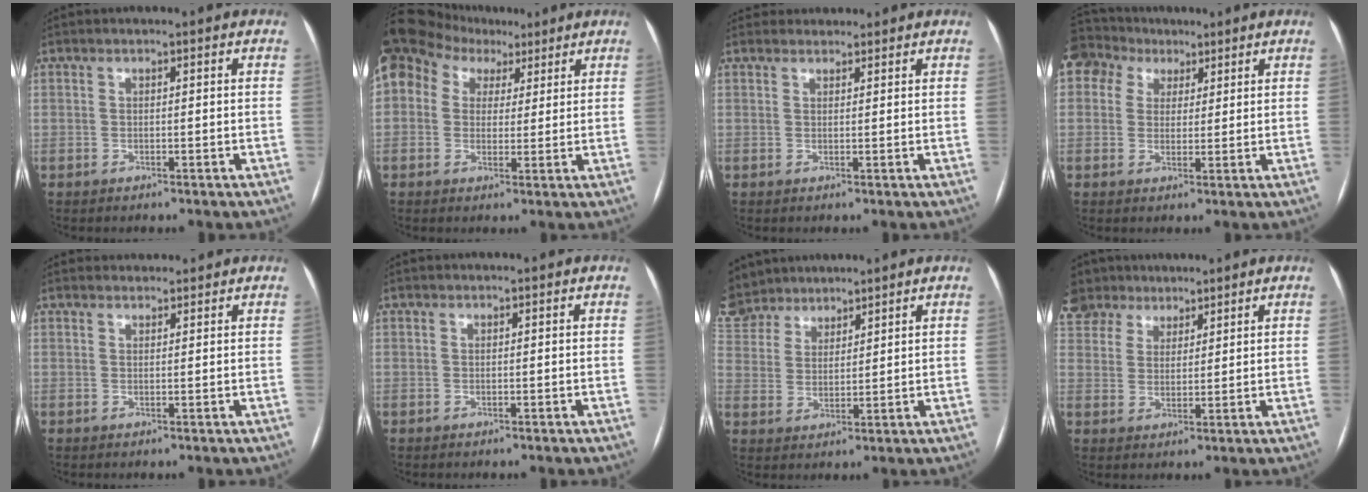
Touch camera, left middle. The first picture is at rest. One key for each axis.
{"total": 19.6, "fx": 9.3, "fy": 15.0, "fz": 8.5, "tx": -0.242, "ty": 0.108, "tz": 0.176}
{"total": 2.4, "fx": 2.2, "fy": 0.8, "fz": -0.3, "tx": 0.008, "ty": 0.022, "tz": 0.035}
{"total": 9.0, "fx": 5.1, "fy": 7.0, "fz": 2.7, "tx": -0.068, "ty": 0.049, "tz": 0.094}
{"total": 2.3, "fx": 2.2, "fy": 0.6, "fz": -0.1, "tx": -0.001, "ty": 0.022, "tz": 0.035}
{"total": 0.0}
{"total": 12.6, "fx": 10.9, "fy": 5.5, "fz": 3.0, "tx": -0.084, "ty": 0.034, "tz": 0.219}
{"total": 10.1, "fx": 7.7, "fy": 6.0, "fz": 2.4, "tx": -0.063, "ty": 0.035, "tz": 0.149}